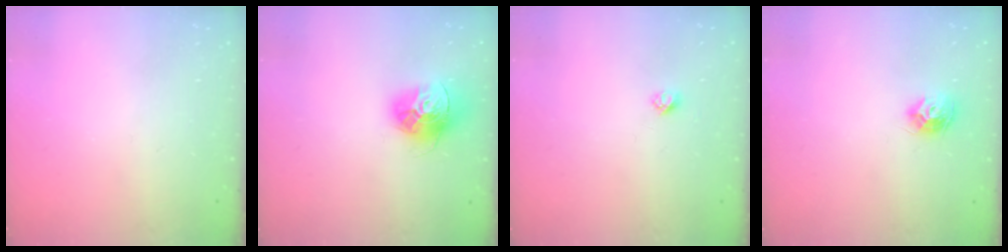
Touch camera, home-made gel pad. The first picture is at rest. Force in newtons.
{"total": 14.7, "press": 14.6, "slide": 1.4}
{"total": 2.7, "press": 2.6, "slide": 0.3}
{"total": 8.8, "press": 8.8, "slide": 0.2}